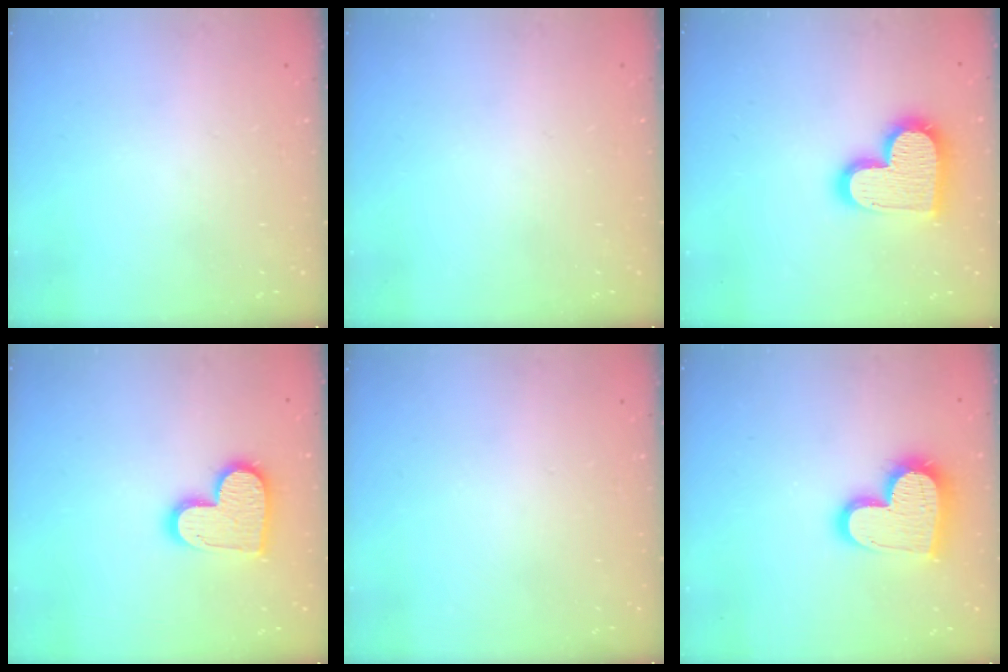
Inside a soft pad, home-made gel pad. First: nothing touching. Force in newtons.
{"total": 0.0}
{"total": 17.9, "press": 17.9, "slide": 1.1}
{"total": 14.3, "press": 14.3, "slide": 1.1}
{"total": 0.0}
{"total": 18.2, "press": 18.1, "slide": 1.3}